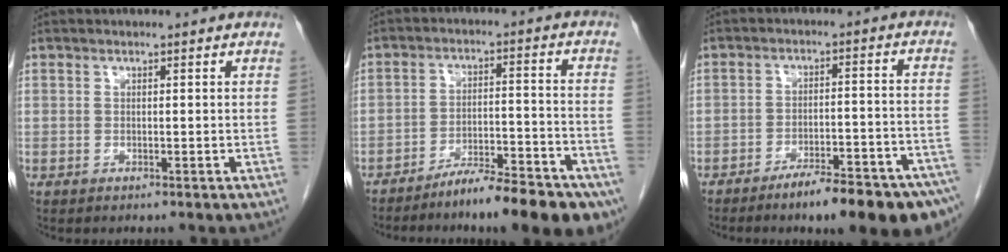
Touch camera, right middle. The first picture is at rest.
{"total": 13.6, "force": [-10.5, 2.0, 8.3], "torque": [-0.092, 0.016, -0.160]}
{"total": 14.8, "force": [-11.1, 2.0, 9.6], "torque": [-0.081, 0.025, -0.160]}